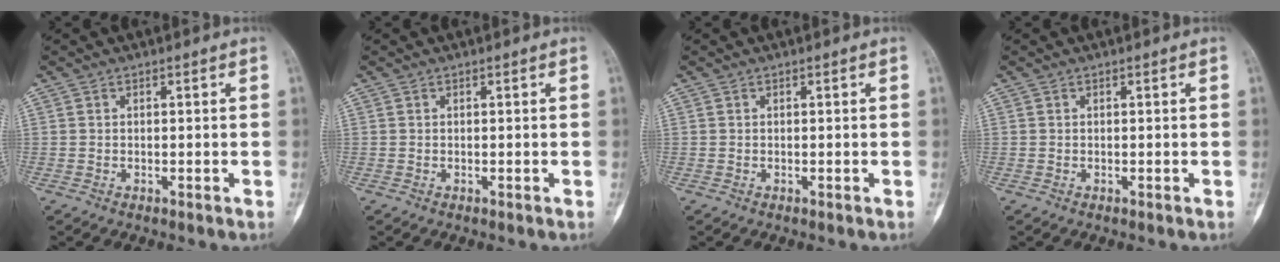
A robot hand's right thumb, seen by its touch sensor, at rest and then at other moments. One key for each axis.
{"total": 0.0}
{"total": 0.0}
{"total": 0.0}